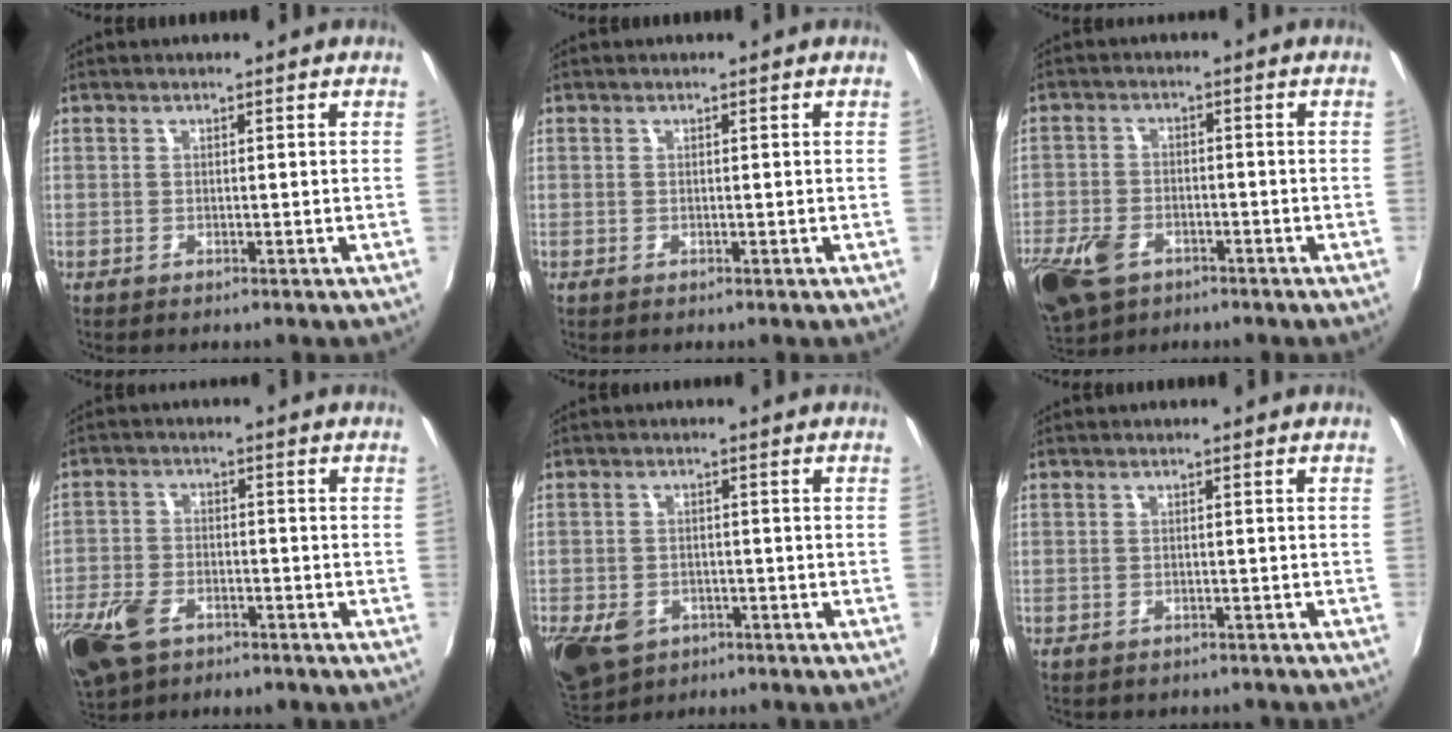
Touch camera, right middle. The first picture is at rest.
{"total": 0.0}
{"total": 12.5, "force": [-6.9, 7.7, 7.0], "torque": [-0.184, -0.024, -0.125]}
{"total": 12.1, "force": [-7.0, 6.8, 7.0], "torque": [-0.182, -0.022, -0.133]}
{"total": 9.8, "force": [-5.1, 6.6, 5.1], "torque": [-0.126, -0.022, -0.084]}
{"total": 3.0, "force": [-2.6, 1.1, 0.9], "torque": [-0.022, -0.012, -0.031]}